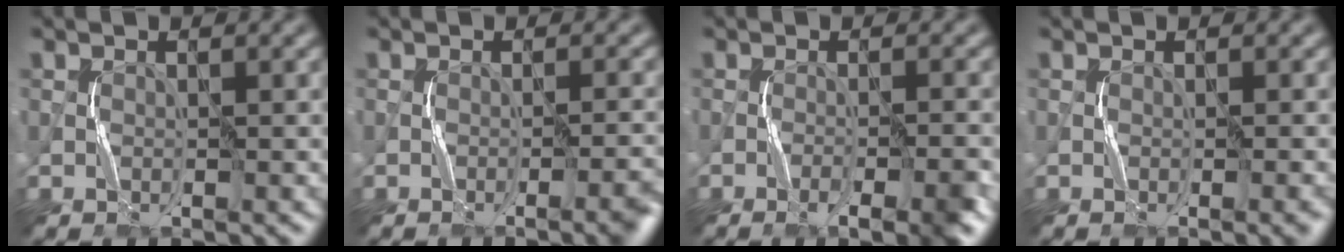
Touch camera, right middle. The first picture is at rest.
{"total": 3.1, "force": [-1.6, 0.6, 2.6], "torque": [-0.026, 0.007, -0.029]}
{"total": 4.3, "force": [-2.5, 0.8, 3.4], "torque": [-0.045, 0.002, -0.040]}
{"total": 1.5, "force": [-0.7, 0.3, 1.4], "torque": [-0.012, 0.004, -0.010]}